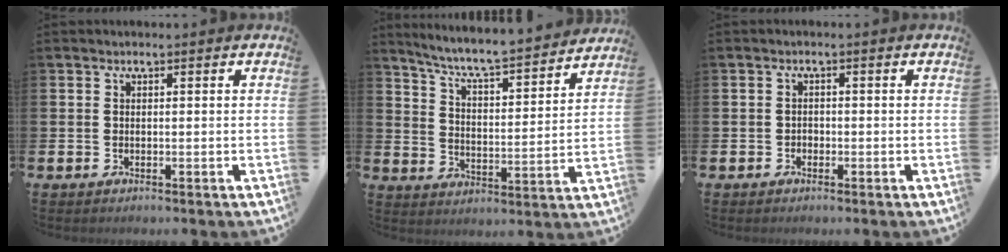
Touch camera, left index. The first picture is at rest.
{"total": 7.1, "force": [6.7, 0.3, 2.3], "torque": [-0.068, -0.058, 0.111]}
{"total": 1.1, "force": [-0.6, 0.8, 0.2], "torque": [0.000, 0.001, -0.015]}